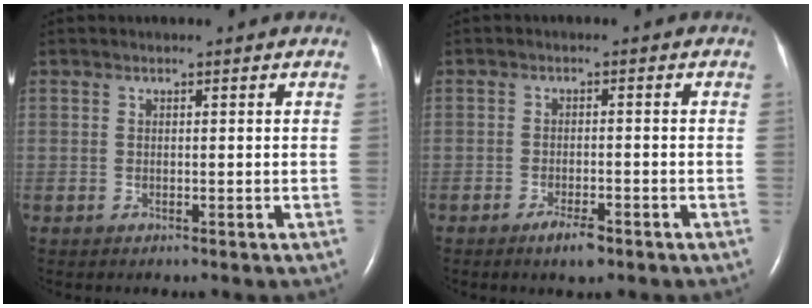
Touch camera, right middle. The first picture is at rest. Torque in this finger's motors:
{"motor_torque": [0.30, -0.24, 0.01, 0.01]}